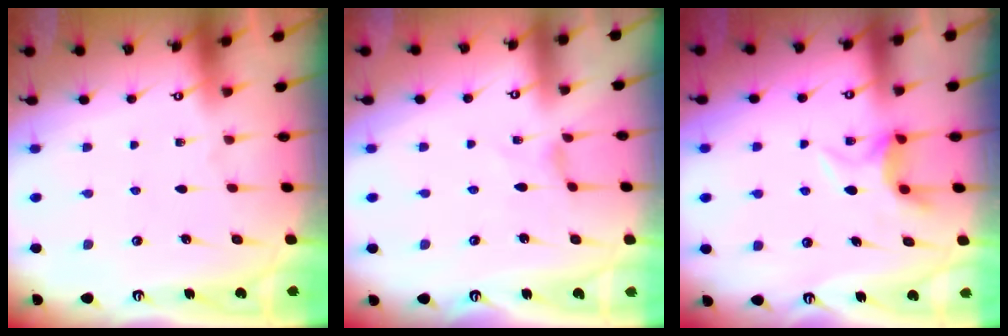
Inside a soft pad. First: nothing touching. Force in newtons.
{"total": 0.0}
{"total": 6.0, "press": 6.0, "slide": 0.4}